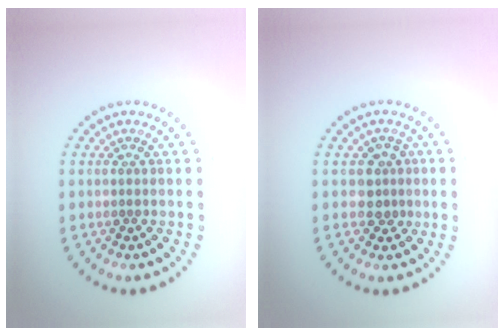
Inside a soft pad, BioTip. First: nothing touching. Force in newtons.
{"total": 2.0, "press": 1.7, "slide": 1.1}